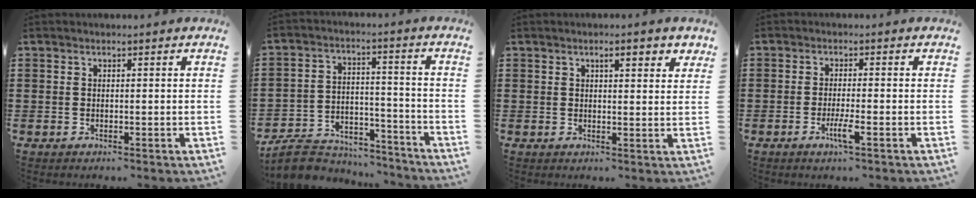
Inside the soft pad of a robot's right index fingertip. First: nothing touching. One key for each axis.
{"total": 7.6, "fx": -7.1, "fy": 2.4, "fz": 1.6, "tx": -0.038, "ty": 0.022, "tz": -0.138}
{"total": 3.0, "fx": 1.7, "fy": 0.8, "fz": 2.3, "tx": -0.032, "ty": 0.000, "tz": 0.024}
{"total": 3.5, "fx": -1.6, "fy": 0.2, "fz": 3.1, "tx": -0.059, "ty": -0.008, "tz": -0.030}